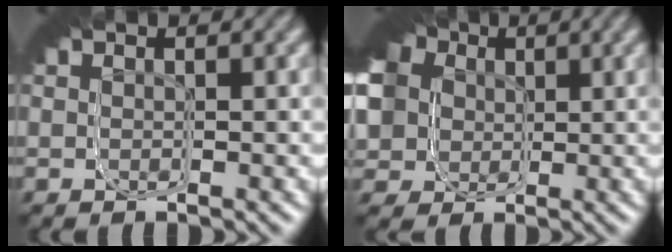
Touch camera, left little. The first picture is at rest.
{"total": 12.8, "force": [0.9, 10.1, 7.8], "torque": [-0.123, -0.005, -0.003]}